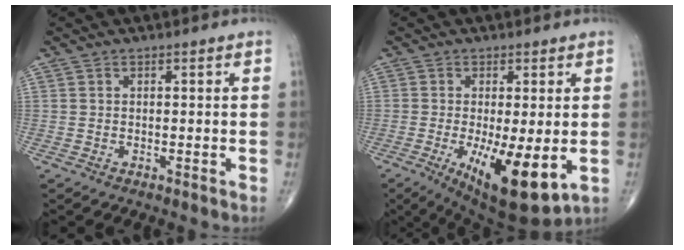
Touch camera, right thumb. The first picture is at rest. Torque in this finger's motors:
{"motor_torque": [1.89, 2.05, 0.81, -0.80, 0.46]}